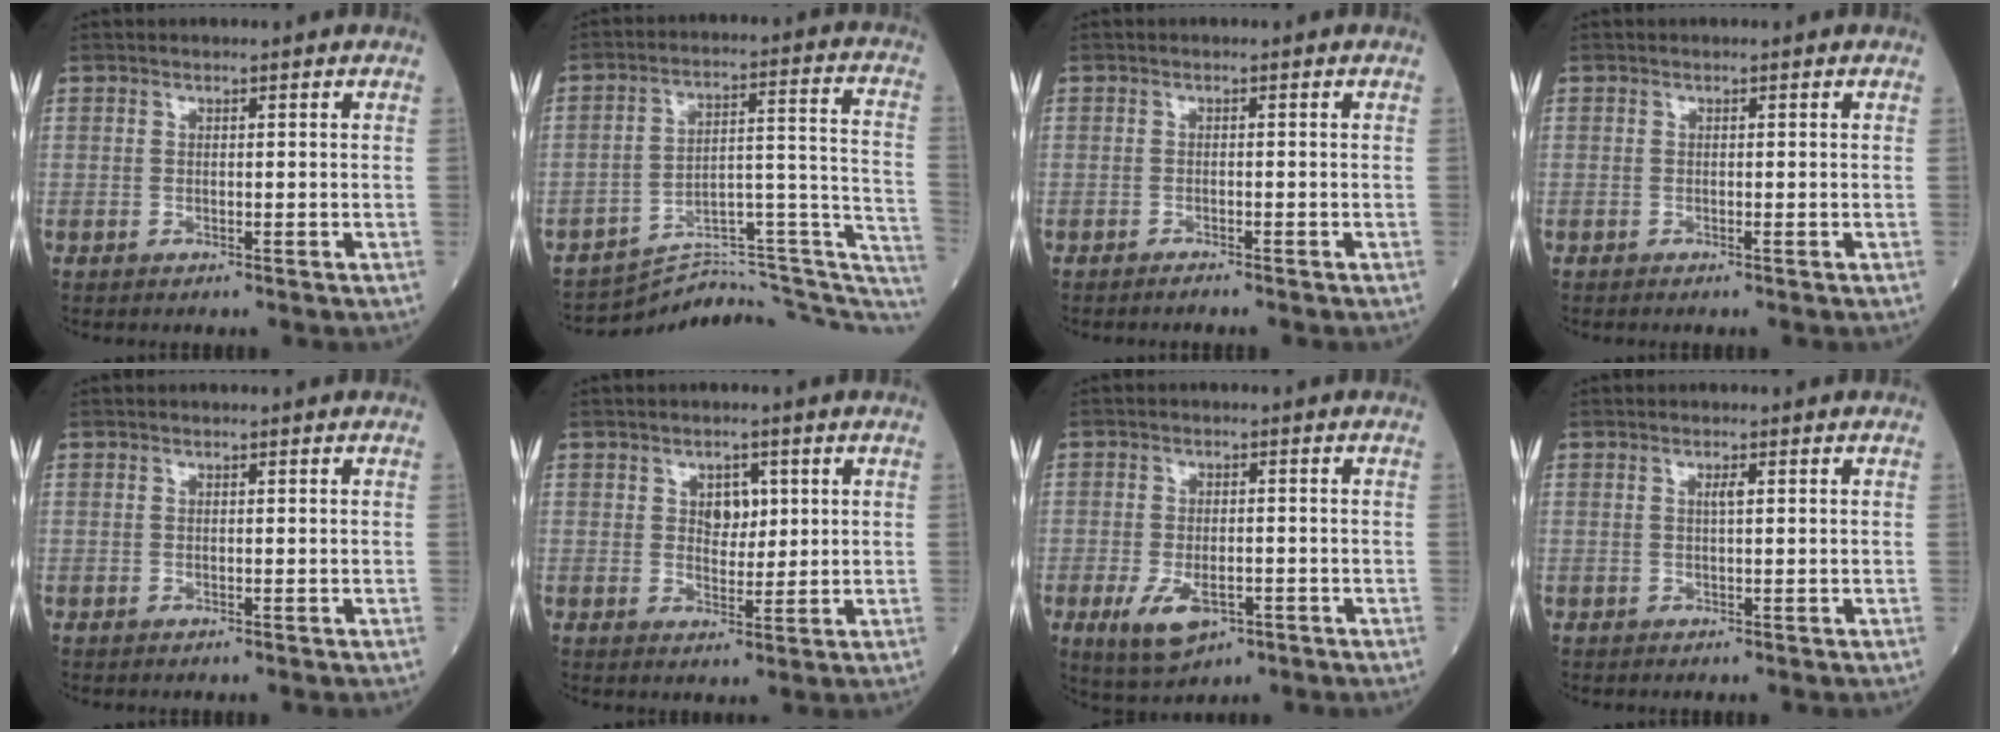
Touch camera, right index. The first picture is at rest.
{"total": 17.7, "force": [-16.6, 3.8, 5.0], "torque": [-0.026, 0.081, -0.222]}
{"total": 1.1, "force": [-1.1, -0.1, 0.3], "torque": [-0.006, 0.001, -0.017]}
{"total": 0.0}
{"total": 0.0}
{"total": 3.7, "force": [1.3, 2.4, 2.5], "torque": [-0.033, 0.002, 0.022]}
{"total": 6.9, "force": [-3.0, 3.4, 5.2], "torque": [-0.099, -0.010, -0.041]}
{"total": 1.1, "force": [0.4, 0.1, 1.0], "torque": [-0.023, 0.001, 0.006]}